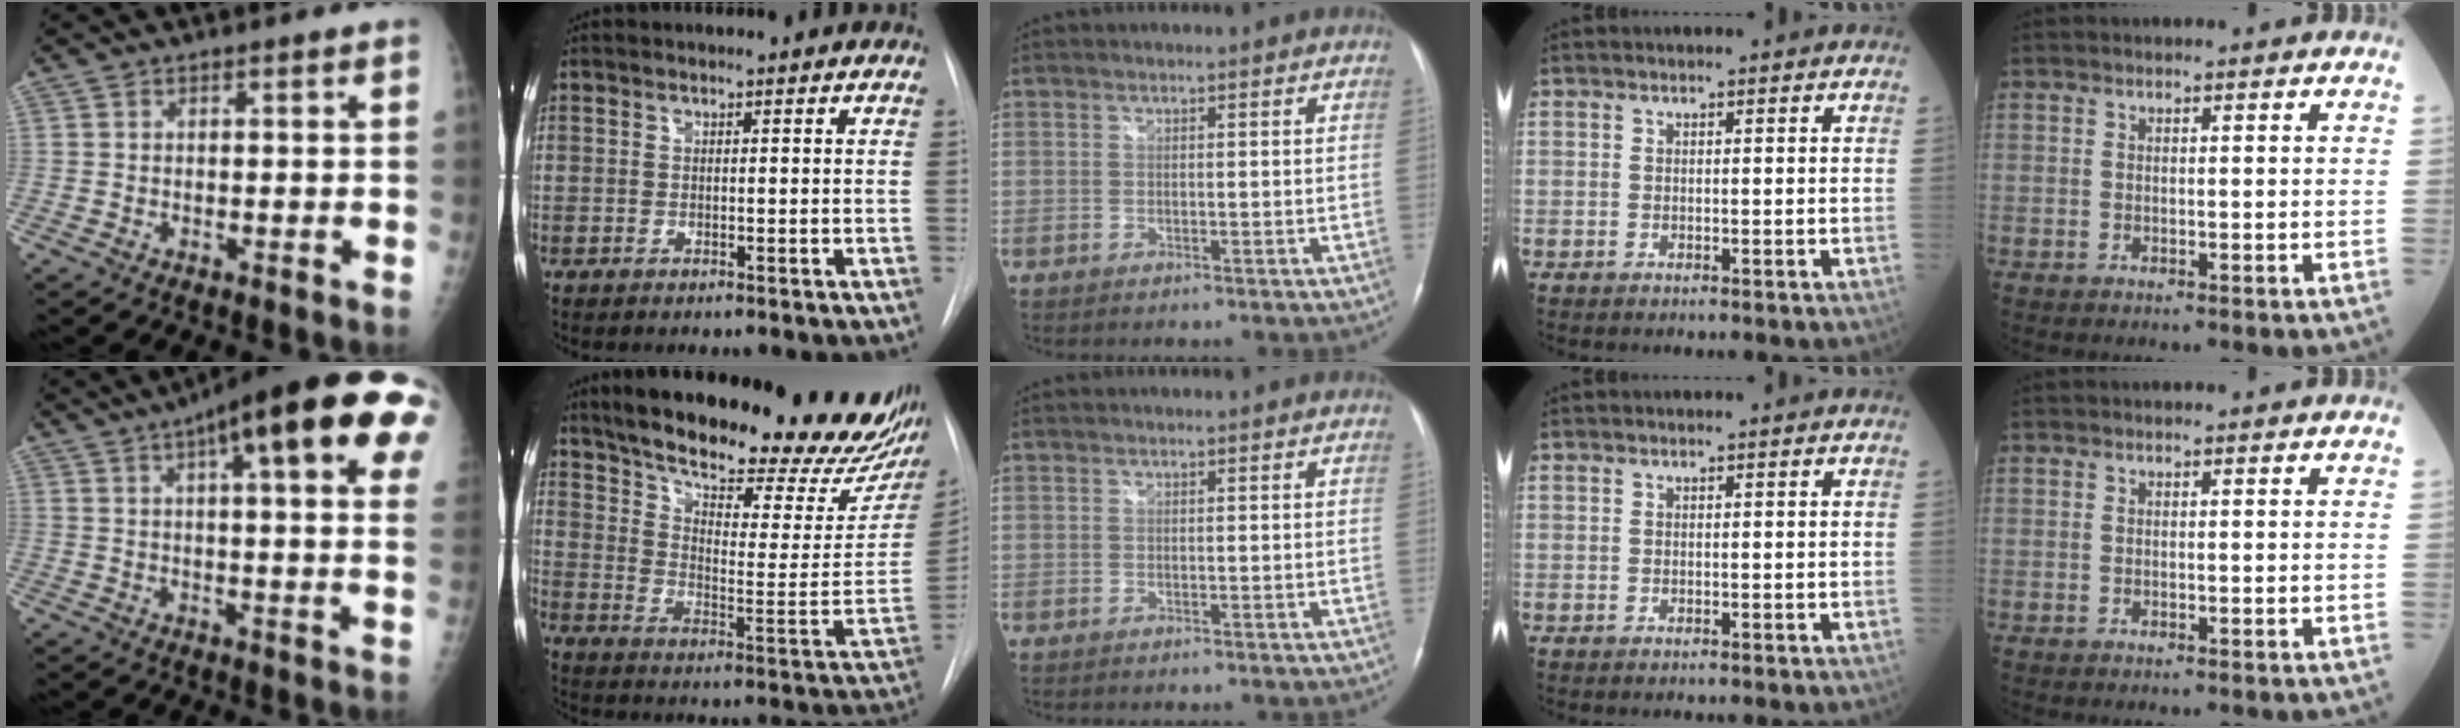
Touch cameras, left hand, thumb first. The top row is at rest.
{"thumb": {"total": 25.4, "force": [11.0, 6.2, 22.0], "torque": [-0.267, 0.016, 0.145]}, "index": {"total": 29.0, "force": [23.8, 6.5, 15.3], "torque": [-0.239, -0.052, 0.312]}}